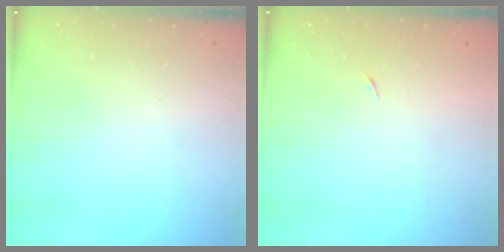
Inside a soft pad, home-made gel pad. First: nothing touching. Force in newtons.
{"total": 3.8, "press": 3.7, "slide": 0.8}